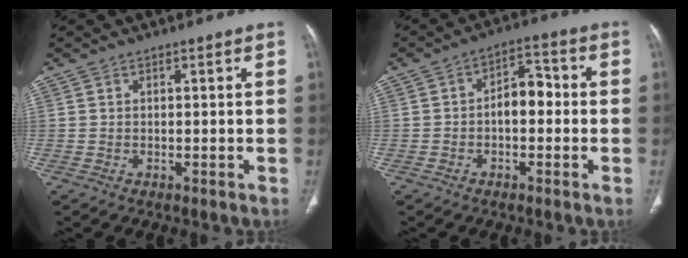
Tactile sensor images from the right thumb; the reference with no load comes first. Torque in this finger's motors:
{"motor_torque": [0.67, 1.22, 0.60, 0.39, 0.05]}